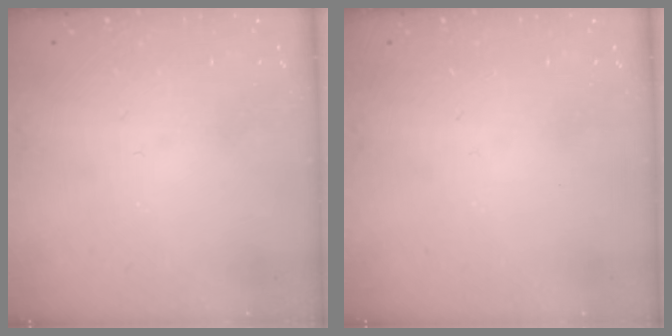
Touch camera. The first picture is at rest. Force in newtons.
{"total": 0.0}